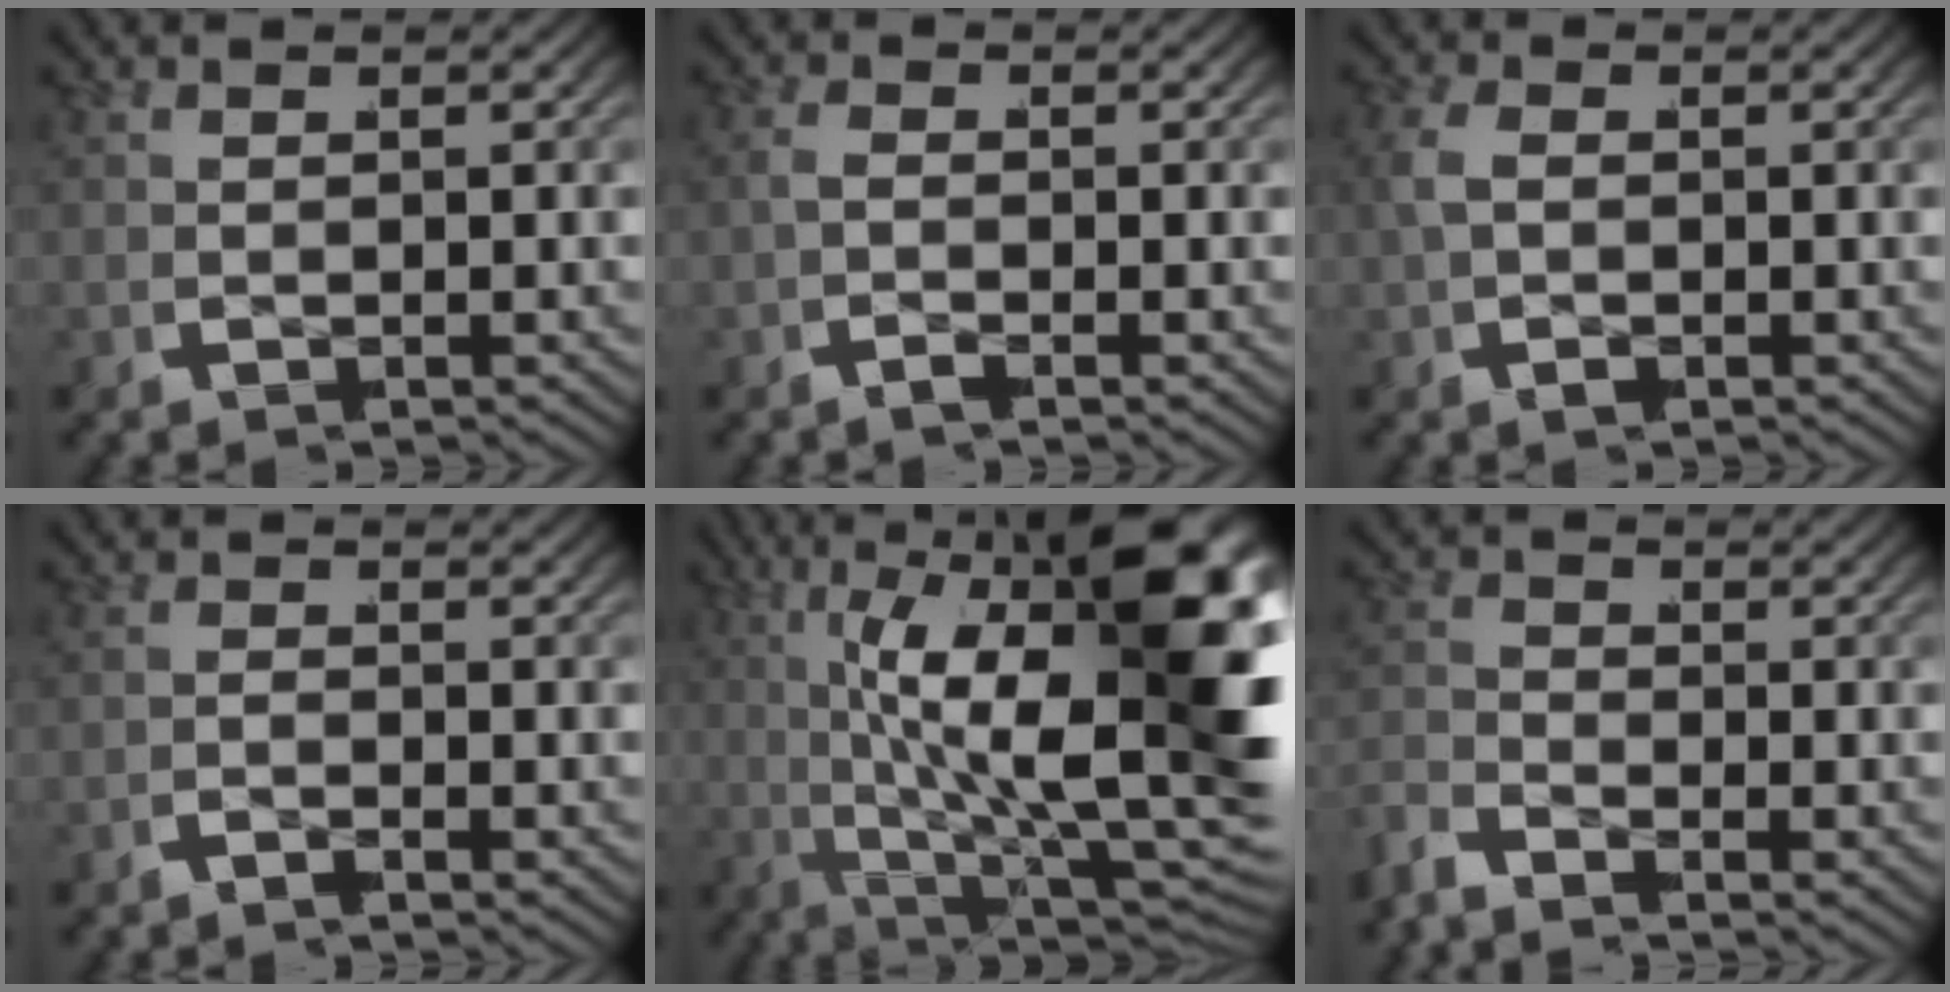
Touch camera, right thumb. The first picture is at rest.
{"total": 0.8, "force": [-0.6, 0.2, 0.6], "torque": [-0.019, 0.002, -0.016]}
{"total": 2.3, "force": [0.0, 1.6, 1.6], "torque": [-0.045, -0.001, 0.001]}
{"total": 1.1, "force": [-1.0, -0.5, -0.2], "torque": [0.004, 0.007, -0.030]}
{"total": 23.4, "force": [1.5, 11.1, 20.6], "torque": [-0.312, -0.043, 0.038]}
{"total": 2.2, "force": [-2.2, 0.1, 0.3], "torque": [-0.006, -0.002, -0.052]}